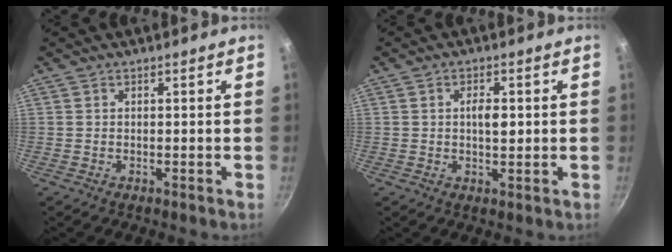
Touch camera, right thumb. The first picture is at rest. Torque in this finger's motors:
{"motor_torque": [-0.37, 0.58, 0.40, 0.07, 0.06]}